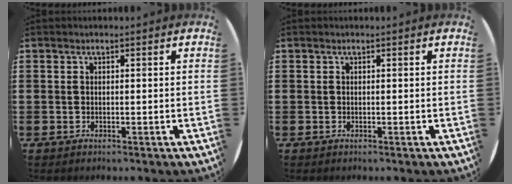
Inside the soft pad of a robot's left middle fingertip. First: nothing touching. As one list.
[{"total": 0.0}]